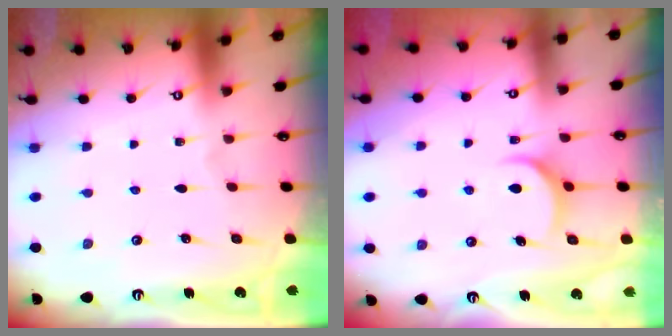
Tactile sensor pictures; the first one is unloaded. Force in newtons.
{"total": 6.6, "press": 6.6, "slide": 0.5}